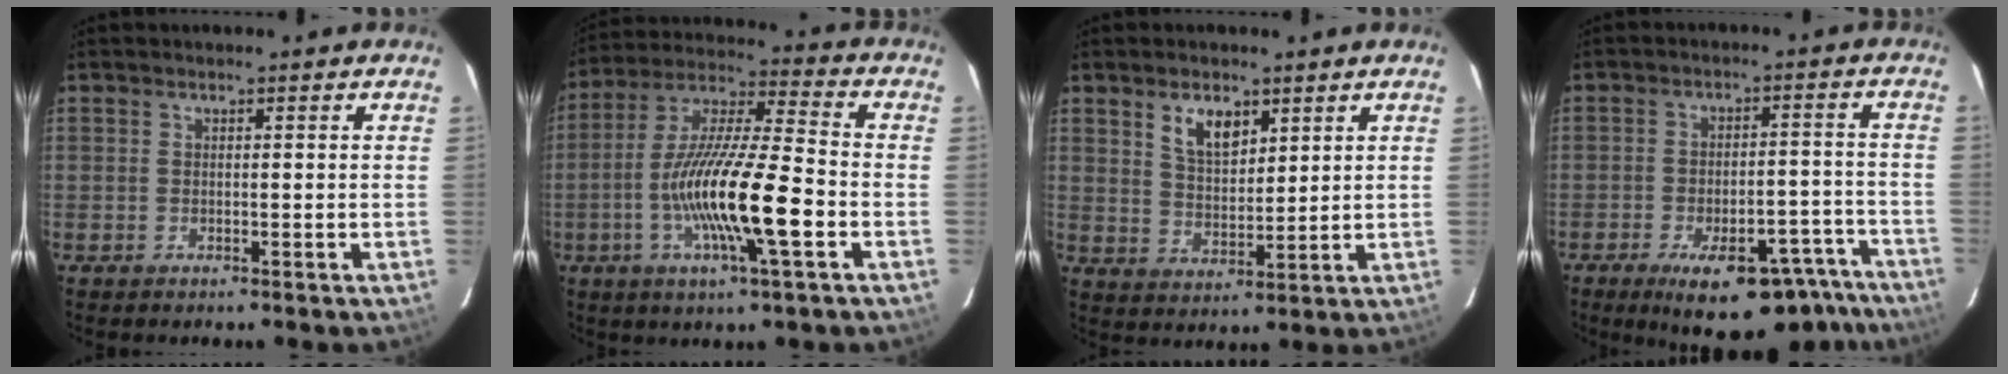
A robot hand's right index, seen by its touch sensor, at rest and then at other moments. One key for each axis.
{"total": 17.4, "fx": -5.2, "fy": 2.1, "fz": 16.4, "tx": -0.315, "ty": -0.008, "tz": -0.102}
{"total": 6.6, "fx": 3.7, "fy": 3.4, "fz": 4.3, "tx": -0.073, "ty": 0.005, "tz": 0.073}
{"total": 18.2, "fx": -13.7, "fy": 6.6, "fz": 10.0, "tx": -0.139, "ty": 0.006, "tz": -0.167}